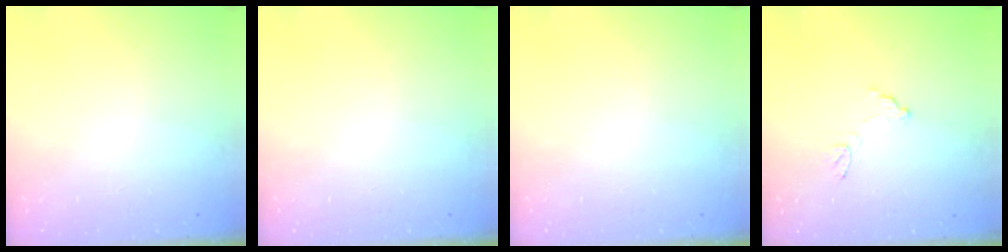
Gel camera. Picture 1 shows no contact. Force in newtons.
{"total": 0.0}
{"total": 0.0}
{"total": 8.8, "press": 8.8, "slide": 0.5}